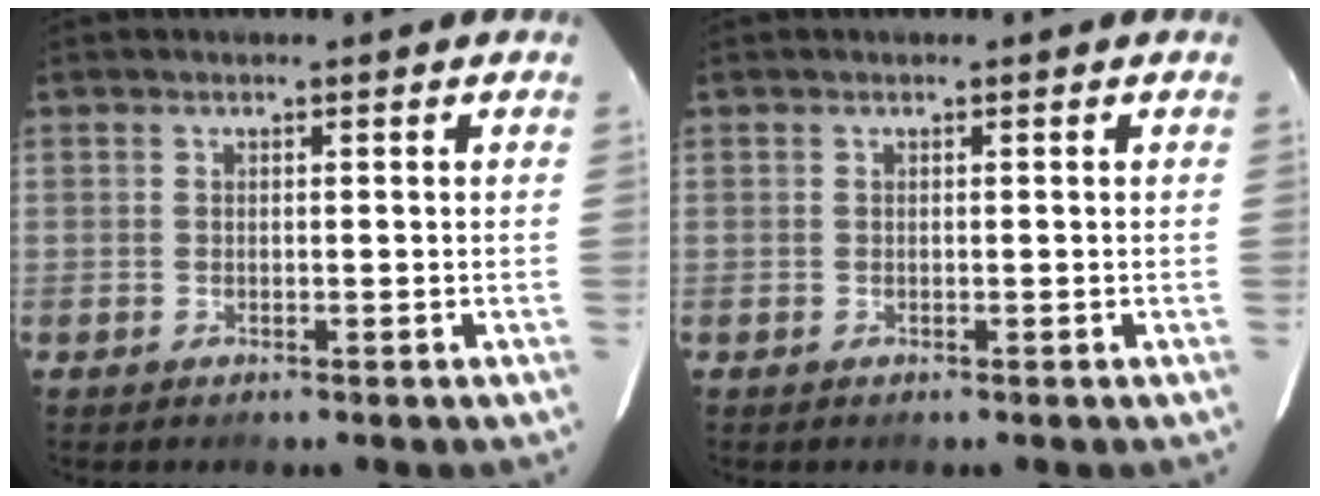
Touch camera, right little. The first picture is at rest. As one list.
[{"total": 0.0}]